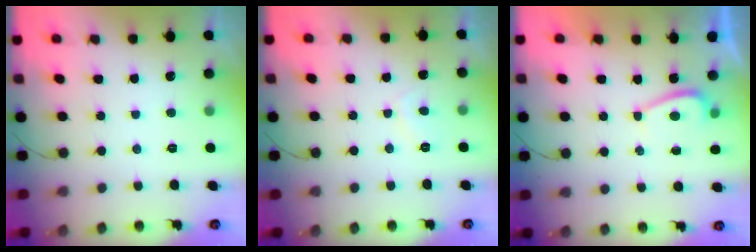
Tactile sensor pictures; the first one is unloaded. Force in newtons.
{"total": 1.7, "press": 1.6, "slide": 0.6}
{"total": 1.4, "press": 1.3, "slide": 0.5}